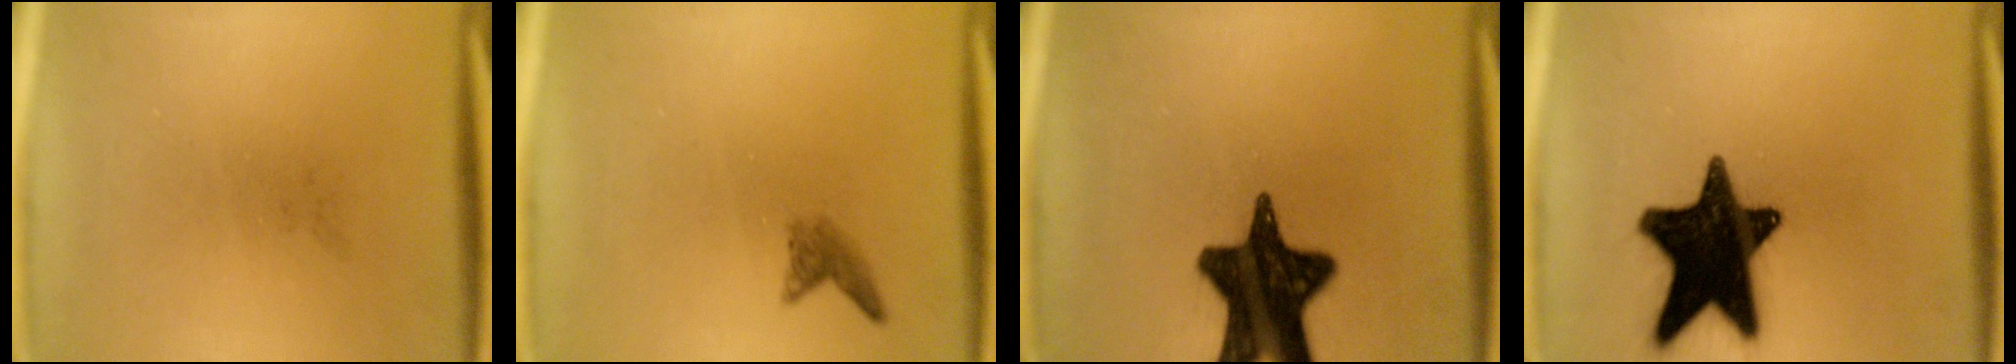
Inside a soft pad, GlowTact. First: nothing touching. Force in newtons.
{"total": 1.5}
{"total": 17.5}
{"total": 18.8}